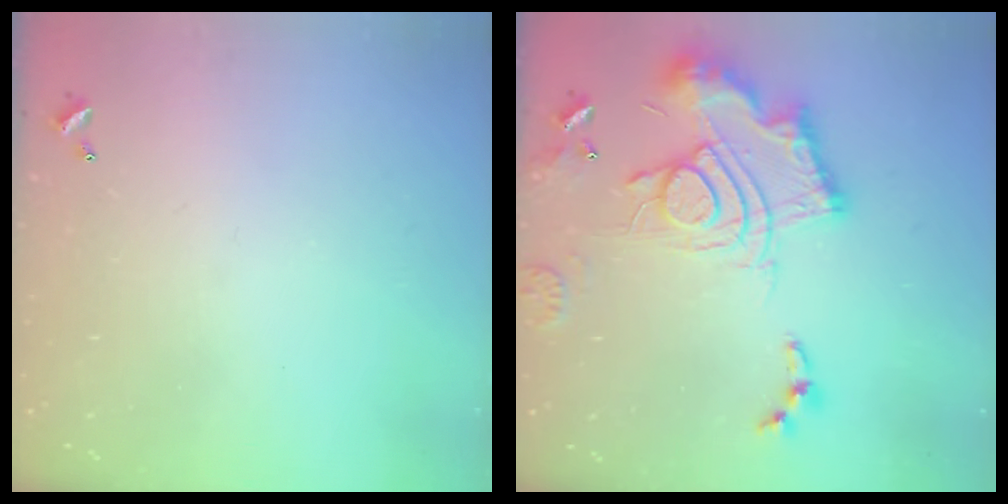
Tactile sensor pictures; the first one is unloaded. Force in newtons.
{"total": 19.5, "press": 19.4, "slide": 2.0}